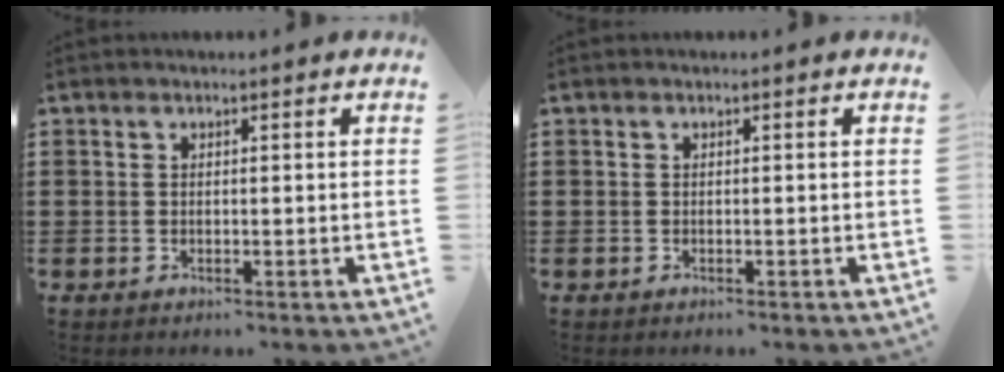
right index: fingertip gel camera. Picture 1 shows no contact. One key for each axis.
{"total": 0.0}